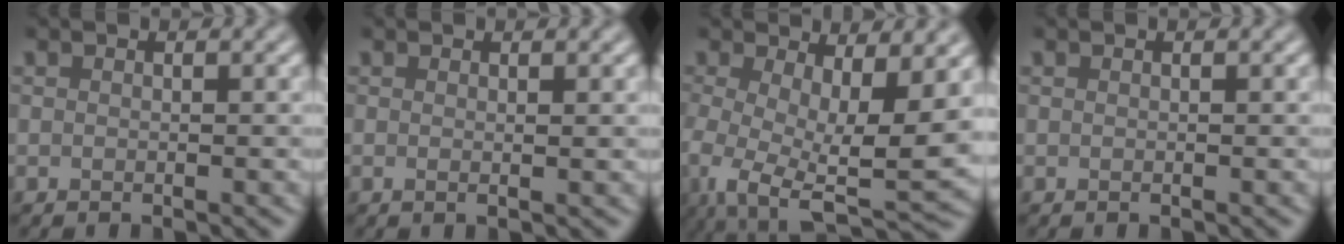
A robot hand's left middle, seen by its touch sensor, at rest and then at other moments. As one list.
[{"total": 0.8, "force": [0.2, 0.1, 0.8], "torque": [-0.010, -0.001, 0.001]}, {"total": 10.8, "force": [-0.6, 4.3, 9.9], "torque": [-0.172, -0.030, -0.004]}, {"total": 0.0}]